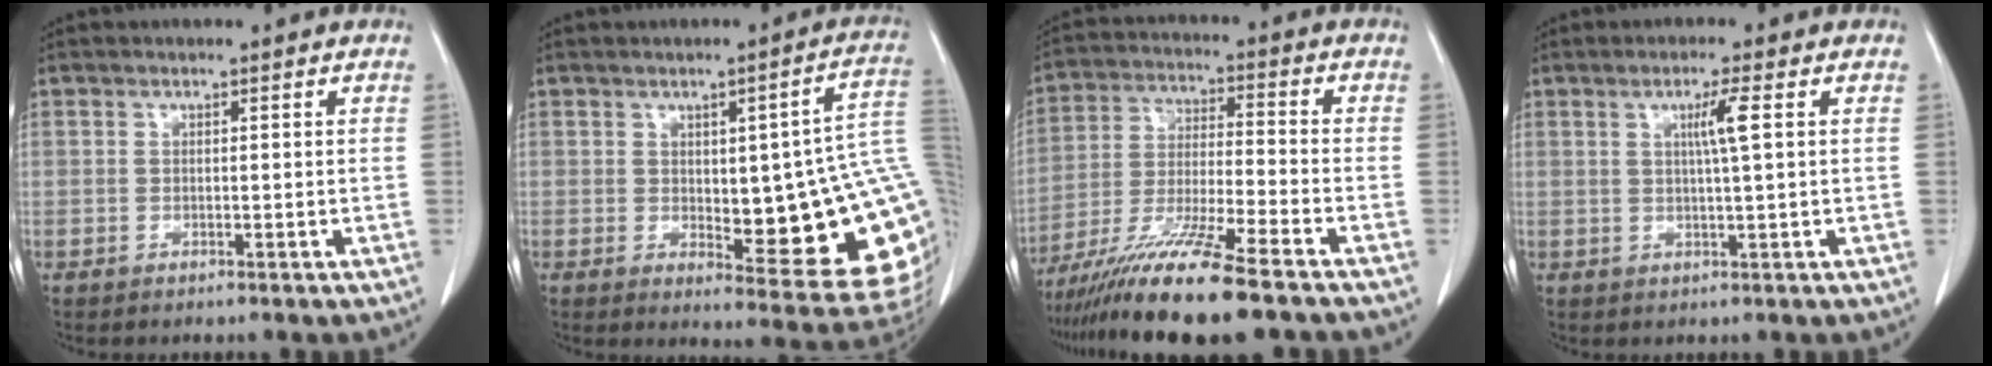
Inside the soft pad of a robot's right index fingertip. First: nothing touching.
{"total": 20.1, "force": [1.1, 4.9, 19.4], "torque": [-0.166, 0.005, 0.026]}
{"total": 14.0, "force": [-10.6, -0.7, 9.1], "torque": [-0.171, -0.035, -0.189]}
{"total": 3.6, "force": [1.0, -0.6, 3.4], "torque": [-0.061, -0.003, 0.015]}